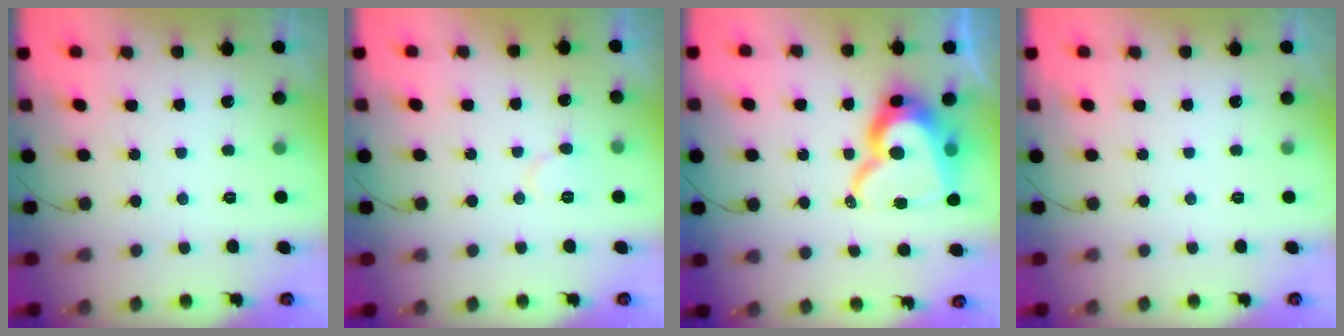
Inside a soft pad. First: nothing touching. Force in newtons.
{"total": 6.7, "press": 6.7, "slide": 0.8}
{"total": 18.6, "press": 18.6, "slide": 1.7}
{"total": 0.0}